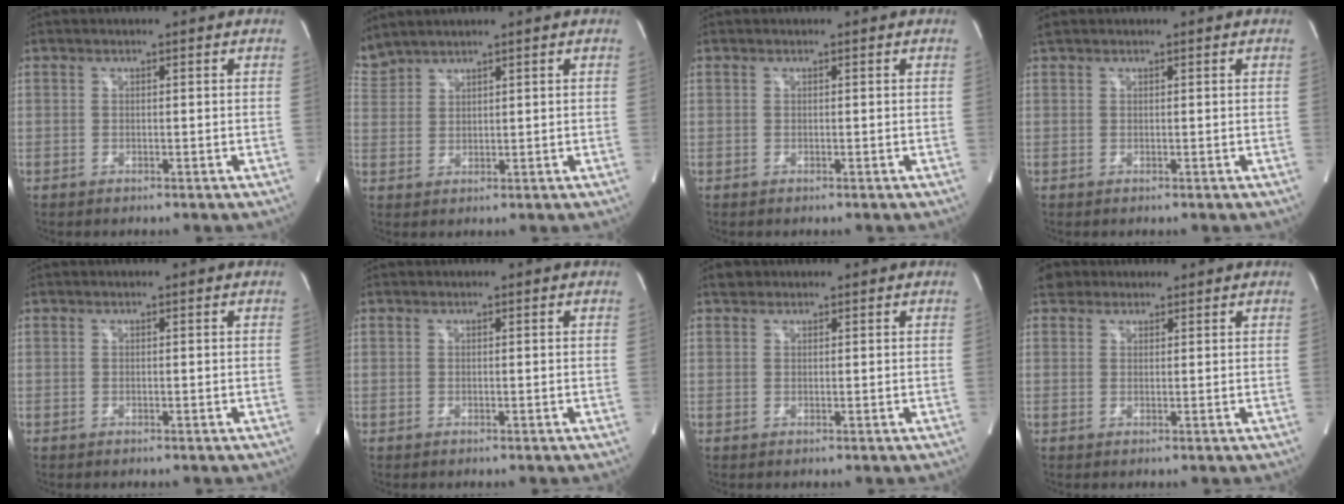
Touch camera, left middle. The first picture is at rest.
{"total": 4.0, "force": [4.0, 0.0, 0.5], "torque": [-0.032, 0.018, 0.094]}
{"total": 0.0}
{"total": 0.8, "force": [0.7, 0.1, 0.2], "torque": [-0.018, 0.016, 0.020]}
{"total": 0.0}
{"total": 0.0}
{"total": 1.3, "force": [1.0, 0.8, 0.1], "torque": [-0.001, 0.009, 0.014]}
{"total": 3.2, "force": [2.5, 2.0, 0.4], "torque": [-0.011, 0.026, 0.040]}